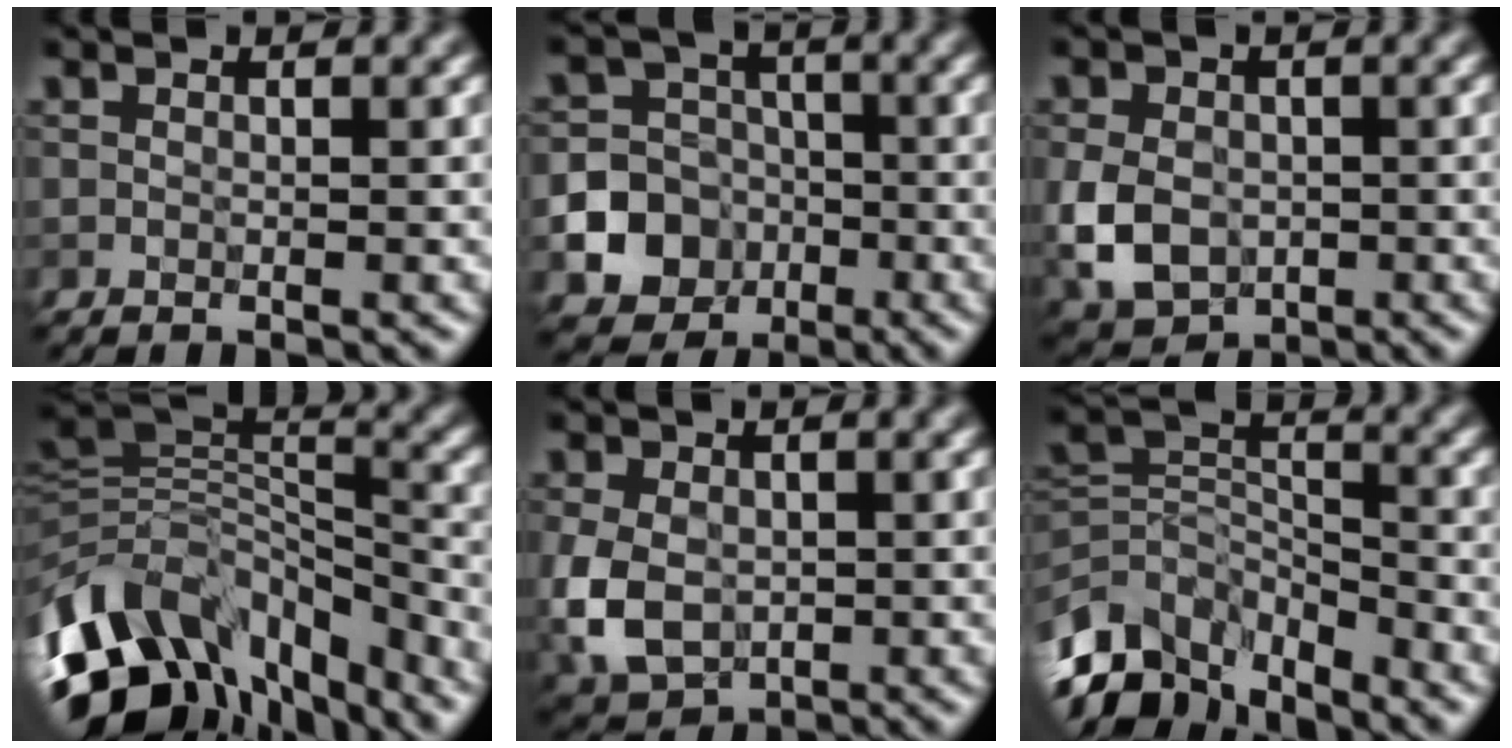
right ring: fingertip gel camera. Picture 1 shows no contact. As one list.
[{"total": 13.3, "force": [-4.6, 12.3, 2.3], "torque": [-0.060, -0.037, -0.088]}, {"total": 6.3, "force": [-1.3, 4.9, 3.9], "torque": [-0.095, -0.015, -0.027]}, {"total": 12.5, "force": [-7.0, 7.7, 6.9], "torque": [-0.144, 0.011, -0.119]}, {"total": 6.5, "force": [-1.2, 4.8, 4.2], "torque": [-0.109, -0.020, -0.021]}, {"total": 9.6, "force": [-6.2, 5.1, 5.3], "torque": [-0.107, -0.008, -0.119]}]